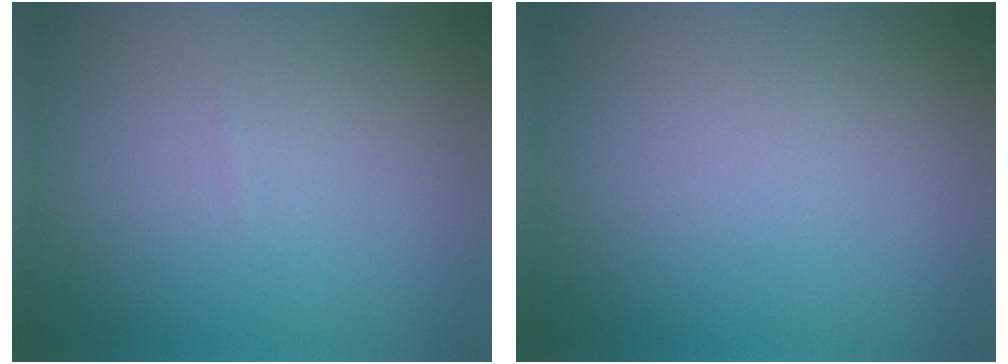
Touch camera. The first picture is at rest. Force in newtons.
{"total": 0.0}